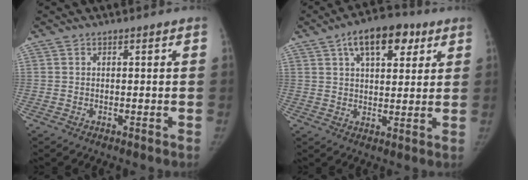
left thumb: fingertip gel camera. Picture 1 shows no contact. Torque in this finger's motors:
{"motor_torque": [0.39, 0.07, 1.16, -1.00, 0.24]}